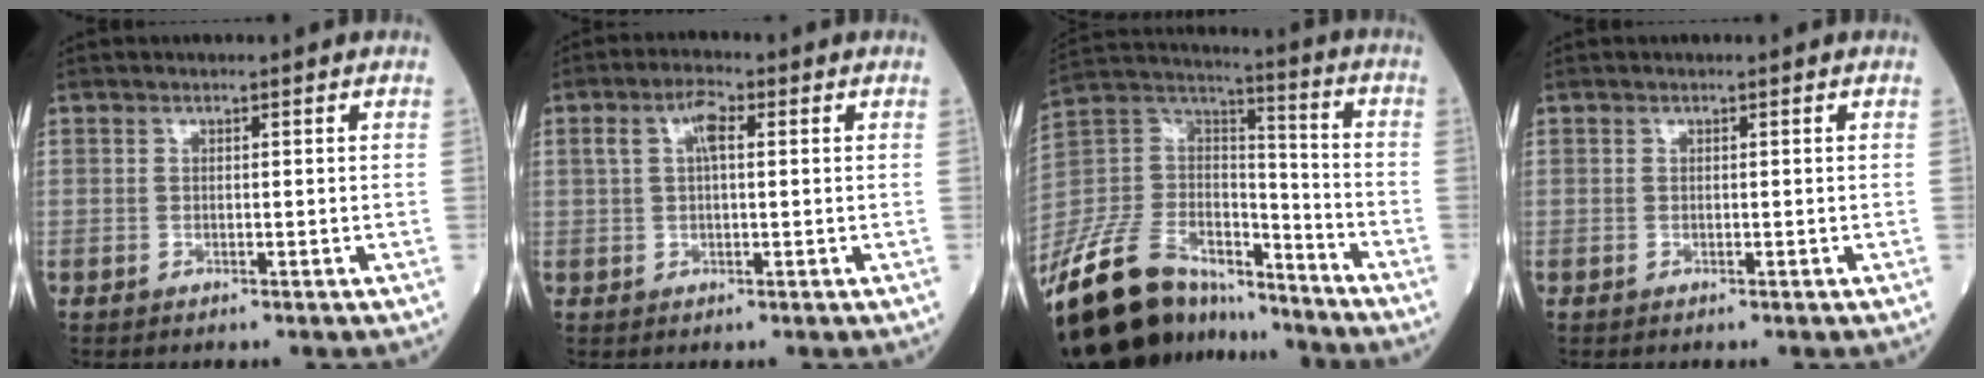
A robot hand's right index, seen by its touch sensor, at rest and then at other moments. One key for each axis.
{"total": 4.1, "fx": 1.1, "fy": 1.4, "fz": 3.7, "tx": -0.076, "ty": 0.019, "tz": 0.022}
{"total": 23.0, "fx": -18.8, "fy": 9.4, "fz": 9.3, "tx": -0.230, "ty": 0.022, "tz": -0.335}
{"total": 0.0}